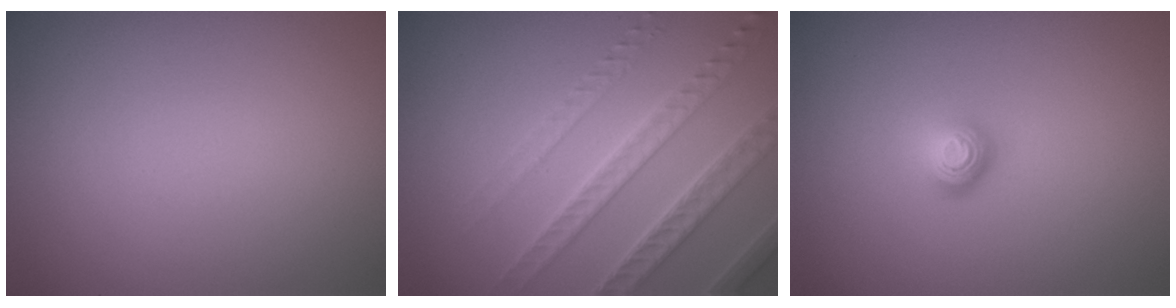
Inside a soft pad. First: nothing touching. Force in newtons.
{"total": 4.0, "press": 3.9, "slide": 0.8}
{"total": 1.7, "press": 1.2, "slide": 1.3}